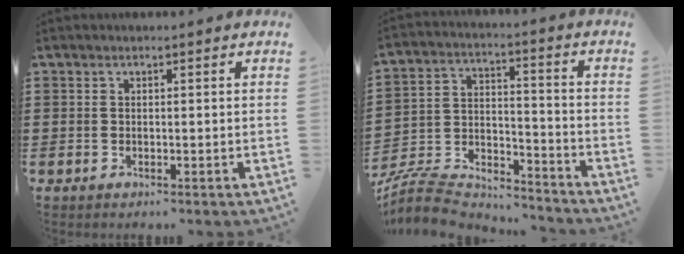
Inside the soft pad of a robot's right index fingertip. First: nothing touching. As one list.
[{"total": 8.2, "force": [-7.8, 2.0, 1.6], "torque": [-0.050, 0.006, -0.159]}]